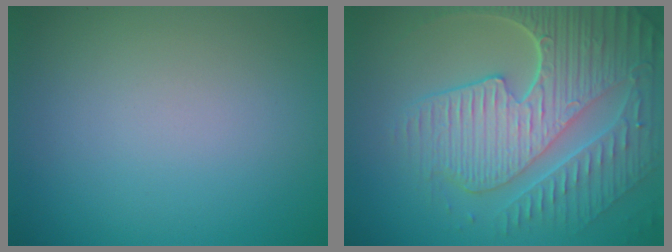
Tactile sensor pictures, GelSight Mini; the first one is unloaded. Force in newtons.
{"total": 9.4, "press": 6.4, "slide": 6.9}